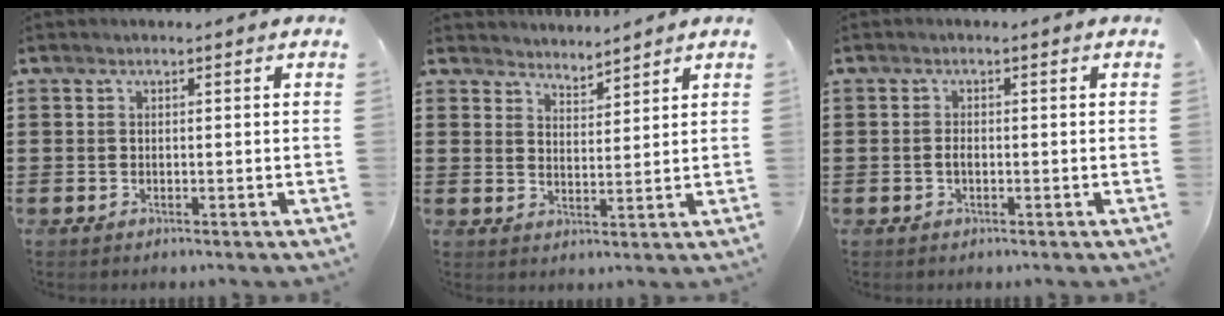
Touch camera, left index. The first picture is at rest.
{"total": 3.2, "force": [3.2, 0.3, -0.5], "torque": [0.000, -0.013, 0.061]}
{"total": 1.3, "force": [-0.2, 0.5, 1.1], "torque": [-0.031, -0.004, -0.006]}